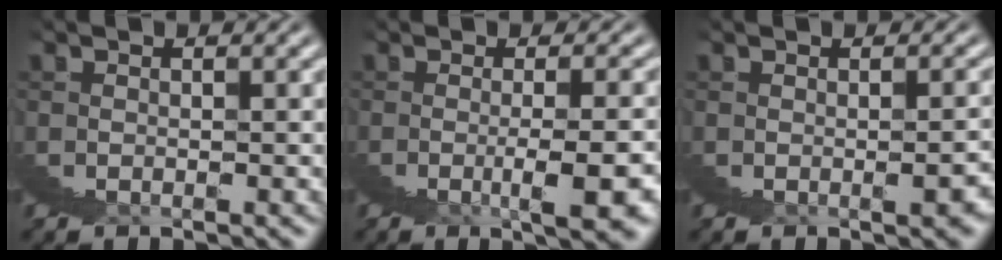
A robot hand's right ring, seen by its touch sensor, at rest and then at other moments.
{"total": 3.6, "force": [-0.3, -2.1, 2.8], "torque": [-0.026, 0.019, -0.005]}
{"total": 1.3, "force": [-0.3, -0.2, 1.2], "torque": [-0.015, 0.006, -0.001]}